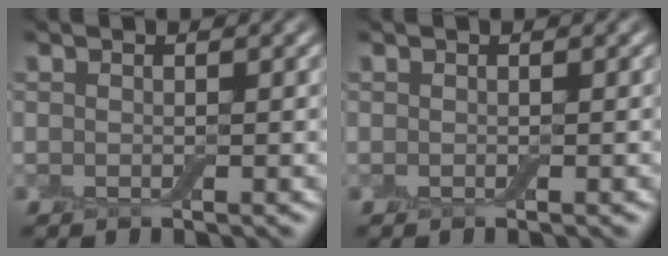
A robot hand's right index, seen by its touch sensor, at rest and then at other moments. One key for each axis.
{"total": 0.0}